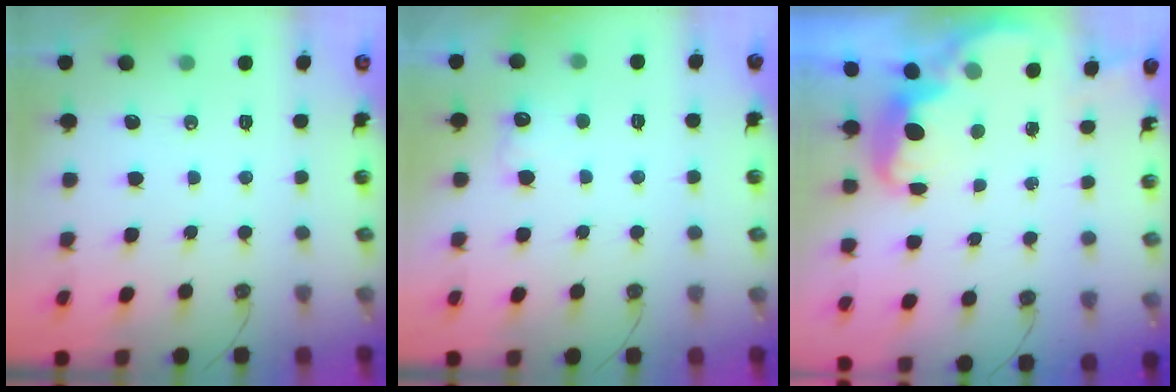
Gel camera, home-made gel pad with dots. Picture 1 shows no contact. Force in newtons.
{"total": 5.7, "press": 5.6, "slide": 1.3}
{"total": 2.7, "press": 2.6, "slide": 0.6}